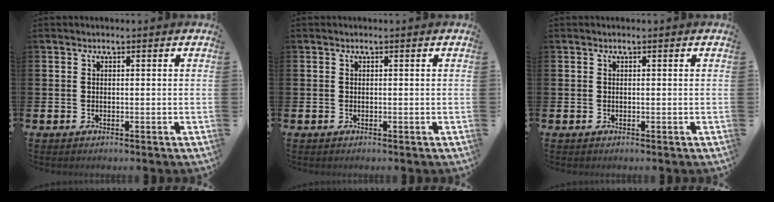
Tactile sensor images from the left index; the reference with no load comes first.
{"total": 0.0}
{"total": 0.0}